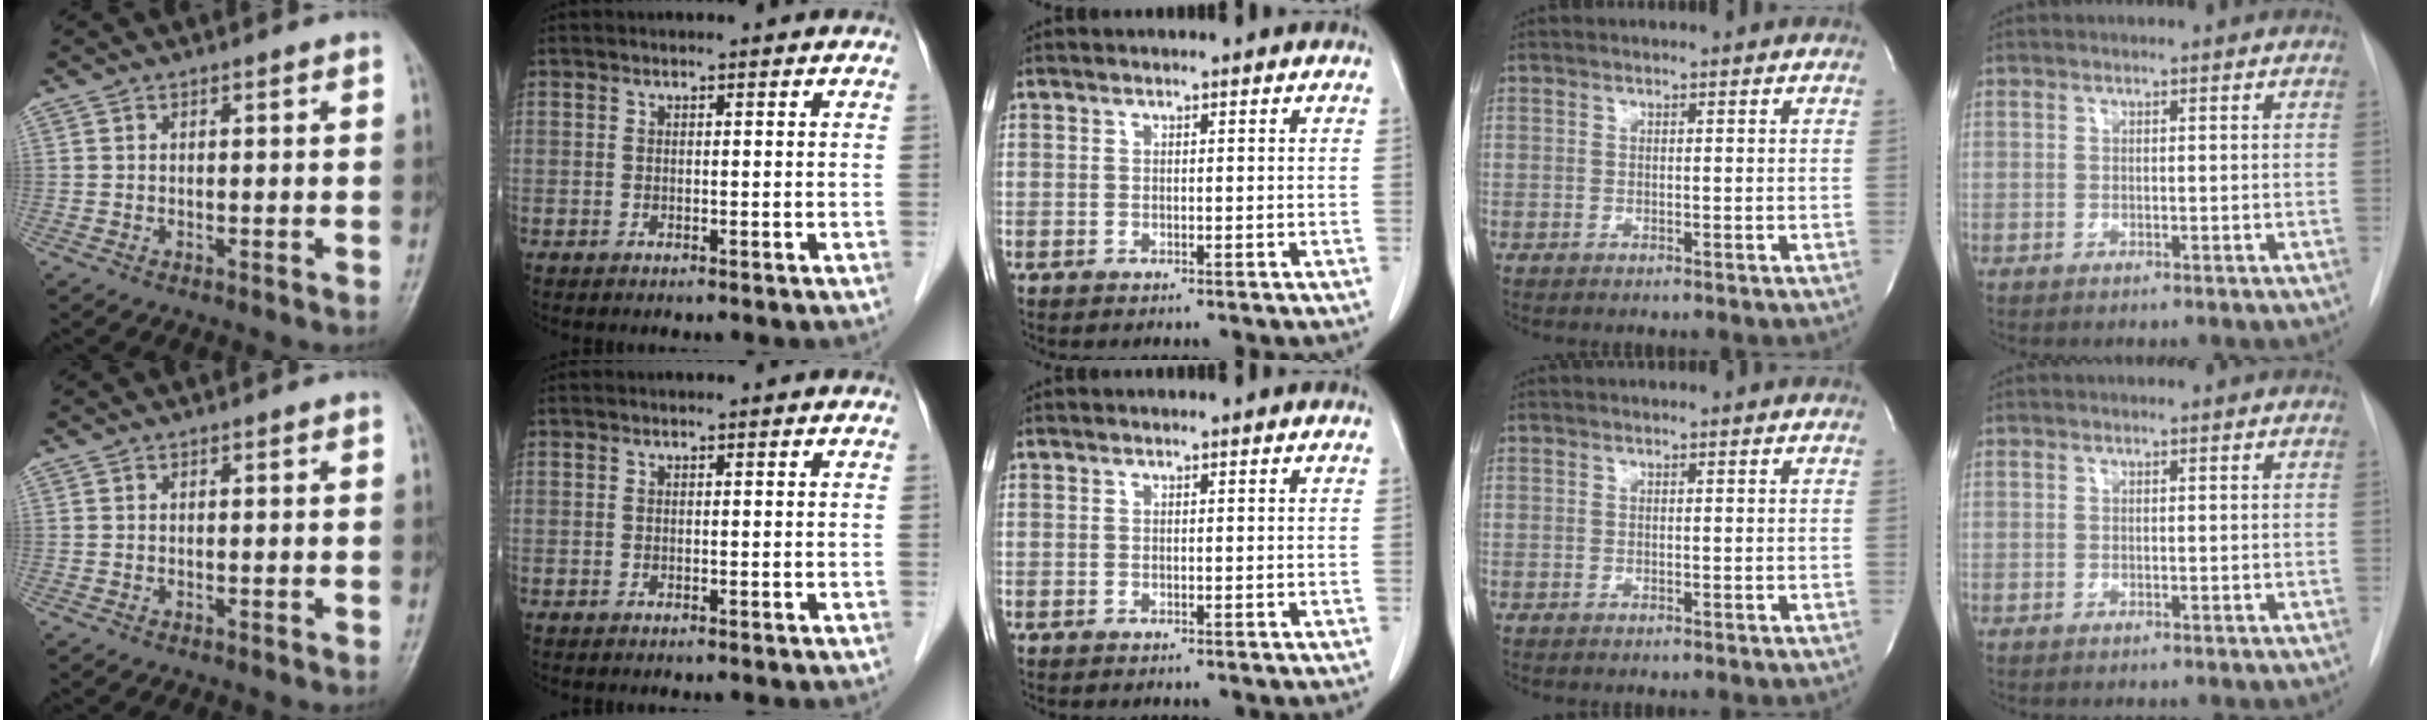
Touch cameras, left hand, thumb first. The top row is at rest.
{}